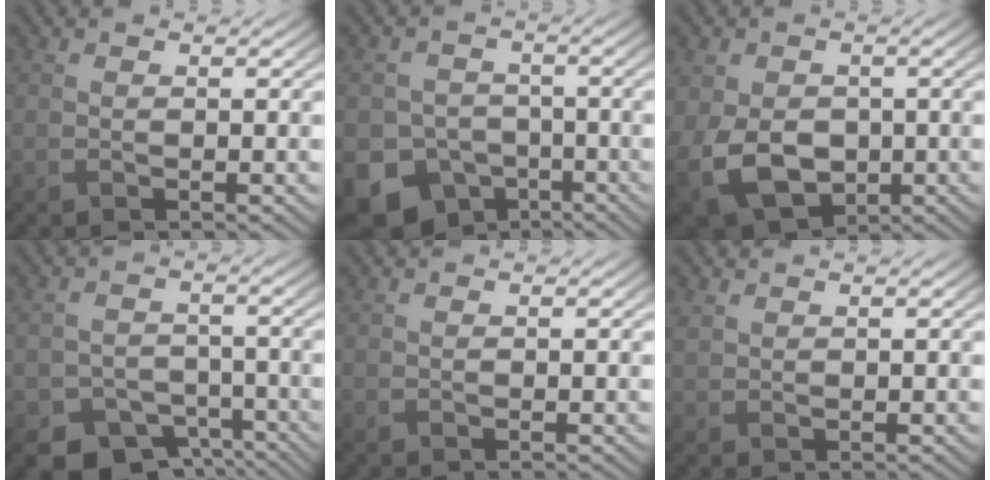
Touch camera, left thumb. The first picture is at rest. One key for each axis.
{"total": 12.0, "fx": -6.8, "fy": 9.2, "fz": 3.7, "tx": -0.082, "ty": -0.041, "tz": -0.124}
{"total": 11.2, "fx": -2.5, "fy": 8.1, "fz": 7.3, "tx": -0.174, "ty": -0.027, "tz": -0.045}
{"total": 7.4, "fx": -5.2, "fy": 4.7, "fz": 2.5, "tx": -0.035, "ty": -0.016, "tz": -0.079}
{"total": 0.0}
{"total": 1.1, "fx": 0.8, "fy": 0.7, "fz": 0.4, "tx": -0.014, "ty": 0.002, "tz": 0.021}